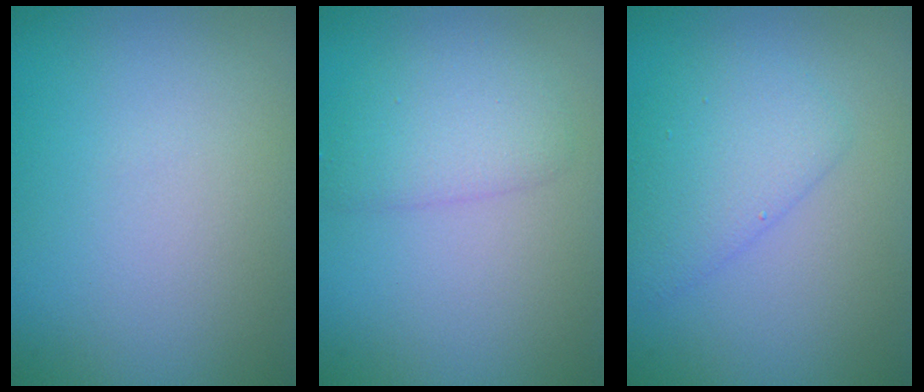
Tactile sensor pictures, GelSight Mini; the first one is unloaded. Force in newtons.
{"total": 2.6, "press": 2.6, "slide": 0.1}
{"total": 3.2, "press": 3.2, "slide": 0.1}